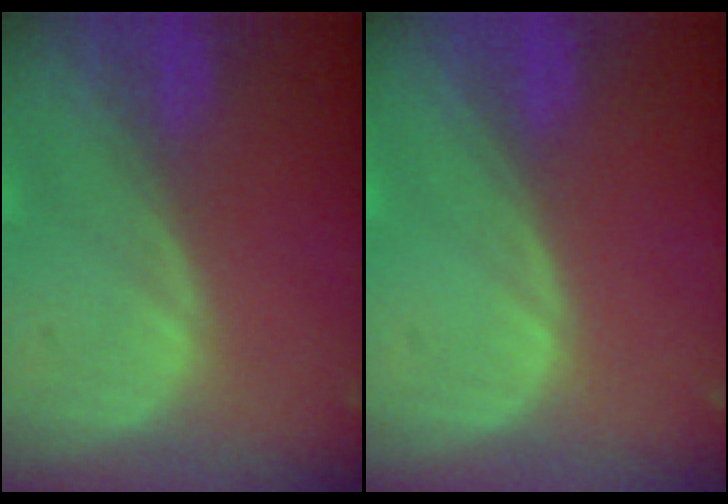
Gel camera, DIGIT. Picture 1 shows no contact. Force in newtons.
{"total": 0.0}